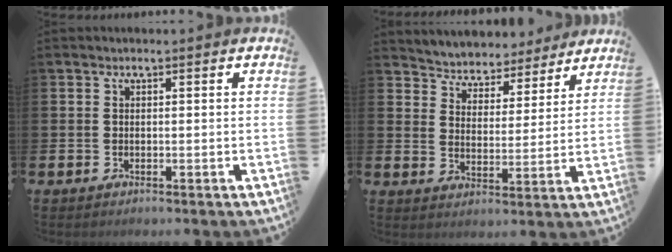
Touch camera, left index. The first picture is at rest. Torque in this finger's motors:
{"motor_torque": [0.55, -1.12, 0.17, 0.05]}